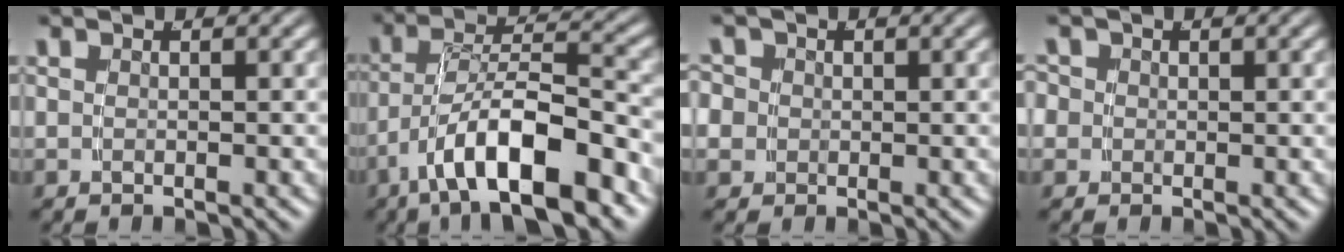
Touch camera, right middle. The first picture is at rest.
{"total": 7.7, "force": [-3.7, 2.7, 6.2], "torque": [-0.096, -0.006, -0.054]}
{"total": 4.2, "force": [-0.1, 4.0, 1.3], "torque": [-0.041, -0.010, -0.006]}
{"total": 2.9, "force": [-0.1, 2.8, 0.7], "torque": [-0.020, -0.003, -0.010]}